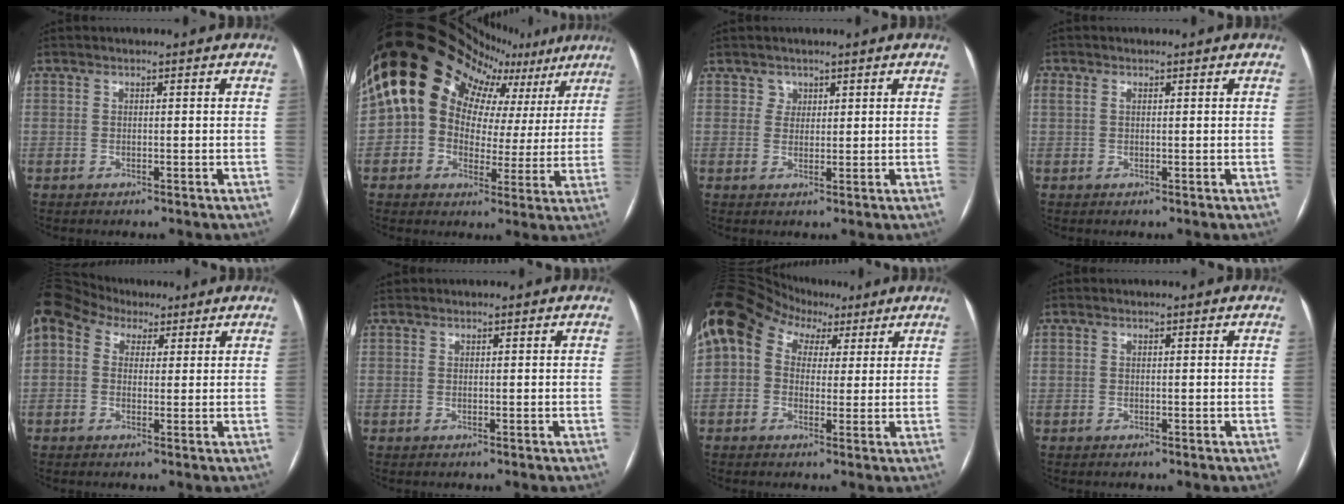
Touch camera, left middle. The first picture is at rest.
{"total": 20.2, "force": [11.5, 13.0, 10.4], "torque": [-0.184, 0.087, 0.156]}
{"total": 1.7, "force": [1.0, 1.3, -0.1], "torque": [0.010, 0.002, 0.009]}
{"total": 1.6, "force": [-1.6, 0.0, -0.1], "torque": [-0.022, 0.022, -0.006]}
{"total": 8.6, "force": [4.1, 6.9, 3.1], "torque": [-0.097, 0.067, 0.093]}
{"total": 0.0}
{"total": 11.8, "force": [3.5, 9.5, 6.2], "torque": [-0.137, 0.078, 0.069]}
{"total": 2.6, "force": [-2.2, -0.8, -1.2], "torque": [0.015, 0.002, -0.026]}